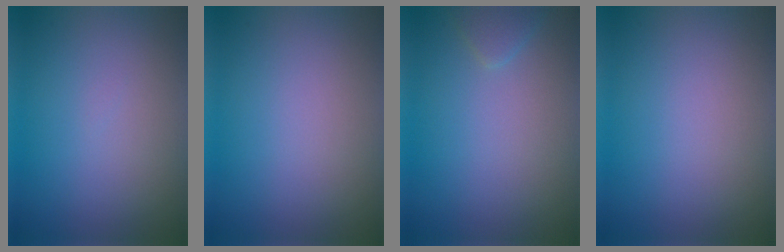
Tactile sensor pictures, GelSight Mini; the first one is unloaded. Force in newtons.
{"total": 0.0}
{"total": 1.1, "press": 1.1, "slide": 0.1}
{"total": 0.0}